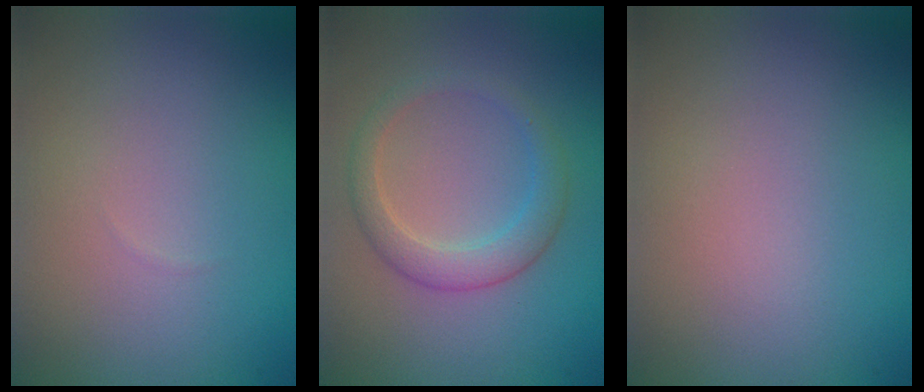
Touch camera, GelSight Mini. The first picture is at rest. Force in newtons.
{"total": 2.8, "press": 2.8, "slide": 0.2}
{"total": 0.0}